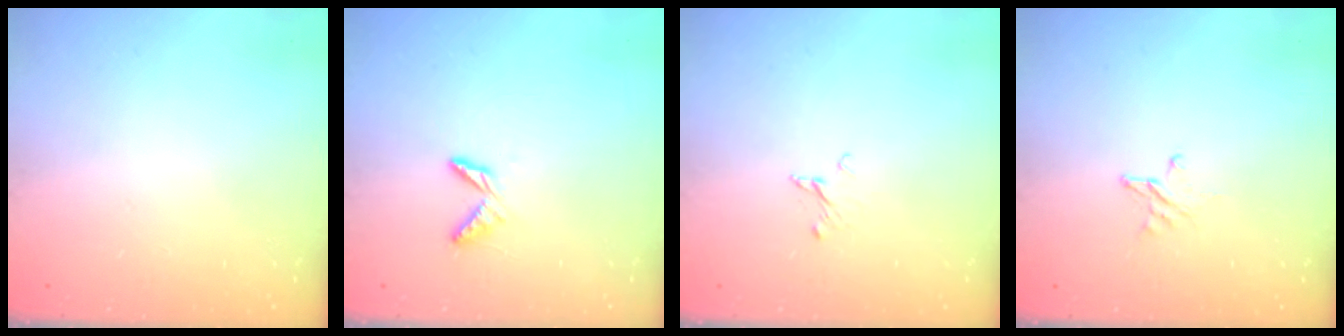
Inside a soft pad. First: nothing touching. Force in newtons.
{"total": 4.7, "press": 4.7, "slide": 0.4}
{"total": 2.1, "press": 2.1, "slide": 0.1}
{"total": 2.7, "press": 2.7, "slide": 0.2}